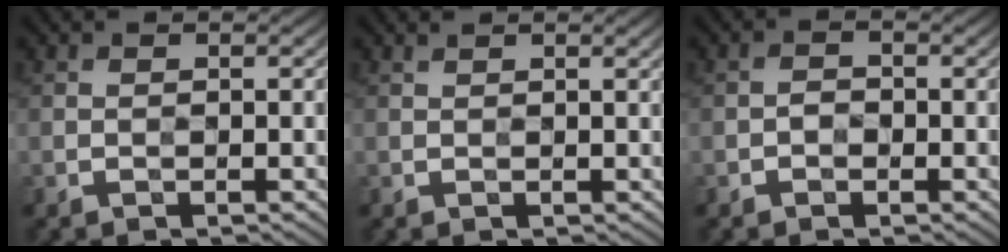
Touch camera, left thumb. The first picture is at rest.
{"total": 1.2, "force": [0.9, 0.2, 0.8], "torque": [-0.014, 0.001, 0.013]}
{"total": 1.2, "force": [-0.6, 0.9, 0.2], "torque": [-0.004, 0.000, -0.015]}